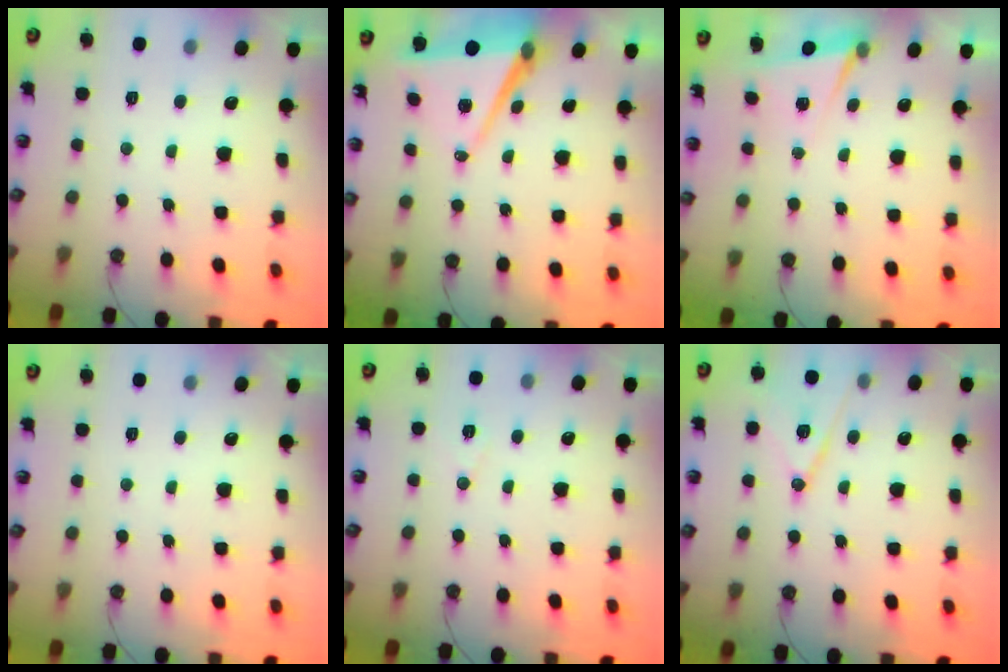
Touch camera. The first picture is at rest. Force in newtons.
{"total": 7.9, "press": 6.7, "slide": 4.2}
{"total": 2.5, "press": 1.8, "slide": 1.8}
{"total": 0.0}
{"total": 6.9, "press": 5.2, "slide": 4.6}
{"total": 11.5, "press": 10.9, "slide": 3.8}